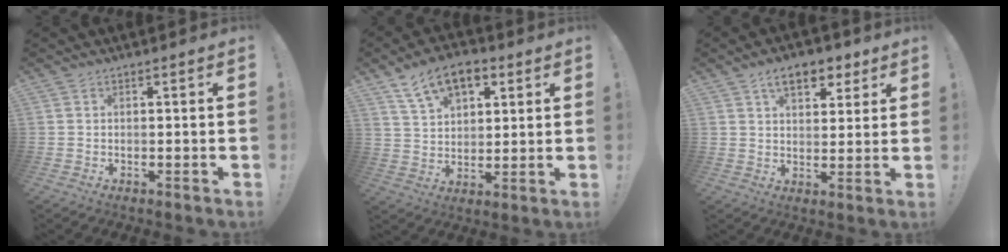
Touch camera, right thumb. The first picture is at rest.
{"total": 12.8, "force": [7.1, 7.7, 7.3], "torque": [-0.115, -0.023, 0.134]}
{"total": 9.8, "force": [5.7, 5.6, 5.8], "torque": [-0.071, -0.018, 0.099]}